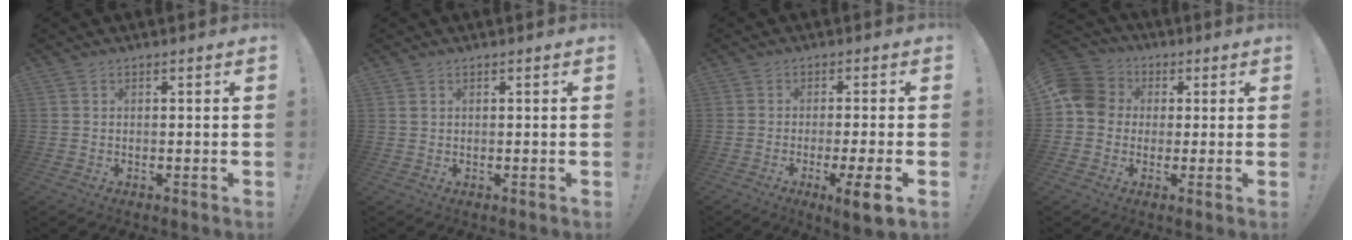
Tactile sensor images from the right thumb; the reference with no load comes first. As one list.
[{"total": 0.9, "force": [0.5, 0.5, 0.6], "torque": [-0.016, 0.003, 0.011]}, {"total": 7.3, "force": [-2.9, -0.2, 6.8], "torque": [-0.104, 0.004, -0.047]}, {"total": 9.8, "force": [0.9, 8.9, 3.9], "torque": [-0.062, 0.013, 0.021]}]